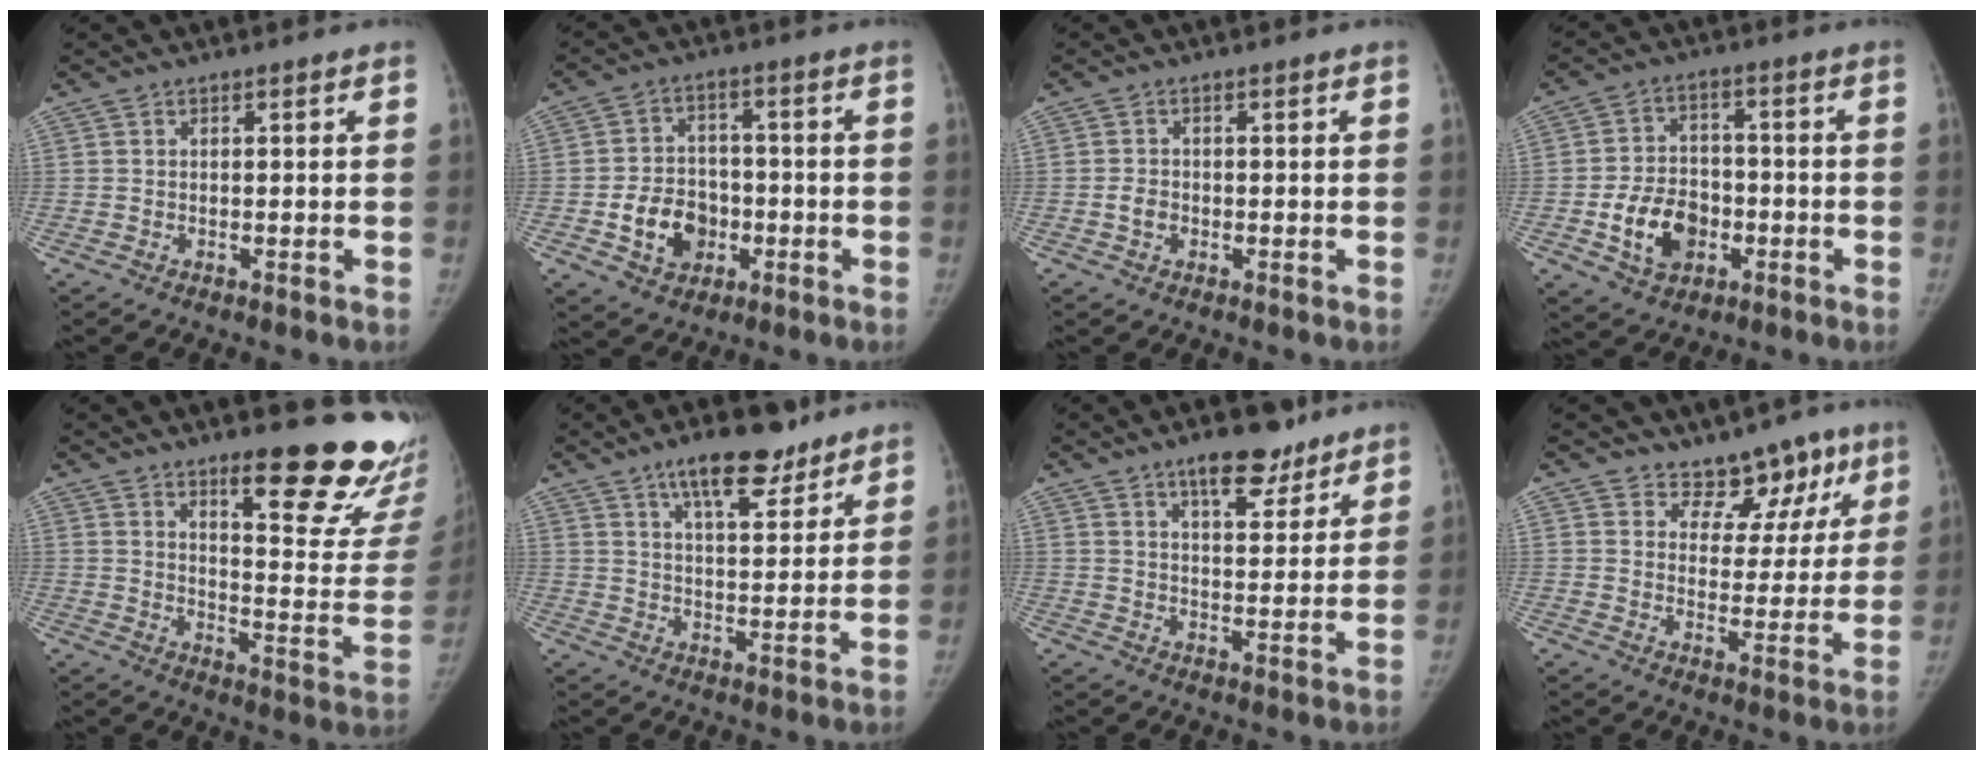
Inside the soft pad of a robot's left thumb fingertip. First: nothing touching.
{"total": 10.1, "force": [-2.9, 8.0, 5.4], "torque": [-0.060, 0.019, -0.046]}
{"total": 2.3, "force": [-0.6, 1.8, 1.3], "torque": [-0.019, 0.005, -0.011]}
{"total": 11.1, "force": [-3.4, 8.2, 6.7], "torque": [-0.089, 0.018, -0.055]}
{"total": 20.8, "force": [14.7, 5.1, 13.9], "torque": [-0.136, -0.116, 0.191]}
{"total": 11.2, "force": [7.8, 4.1, 7.0], "torque": [-0.084, -0.041, 0.123]}
{"total": 9.3, "force": [6.5, 3.8, 5.4], "torque": [-0.054, -0.039, 0.098]}
{"total": 9.7, "force": [7.1, 6.2, 2.2], "torque": [0.023, -0.039, 0.091]}